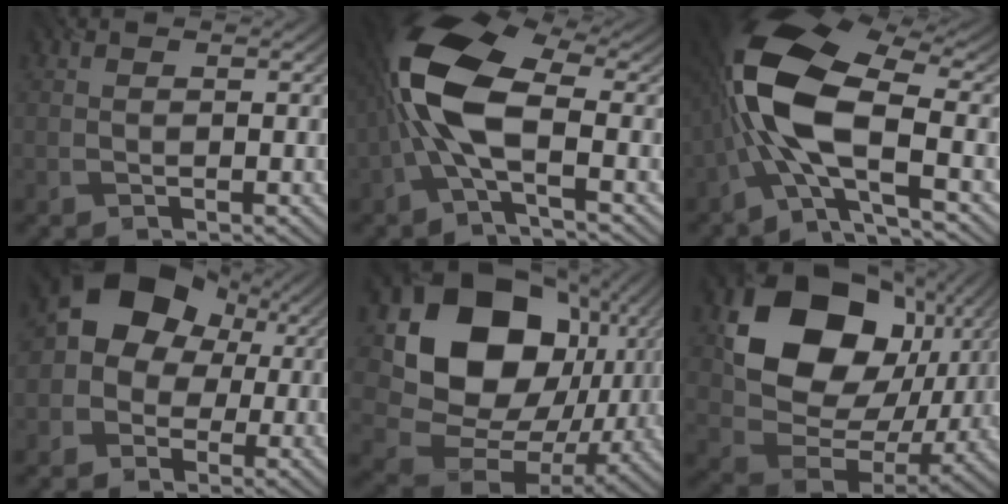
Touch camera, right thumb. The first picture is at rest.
{"total": 11.5, "force": [-0.6, 4.8, 10.4], "torque": [-0.235, 0.021, -0.029]}
{"total": 14.2, "force": [-1.7, 6.0, 12.8], "torque": [-0.283, 0.009, -0.051]}
{"total": 9.5, "force": [1.4, 8.2, 4.6], "torque": [-0.074, 0.002, -0.003]}
{"total": 18.7, "force": [4.5, 15.0, 10.3], "torque": [-0.215, -0.017, 0.110]}
{"total": 18.0, "force": [5.8, 13.5, 10.4], "torque": [-0.210, -0.012, 0.131]}